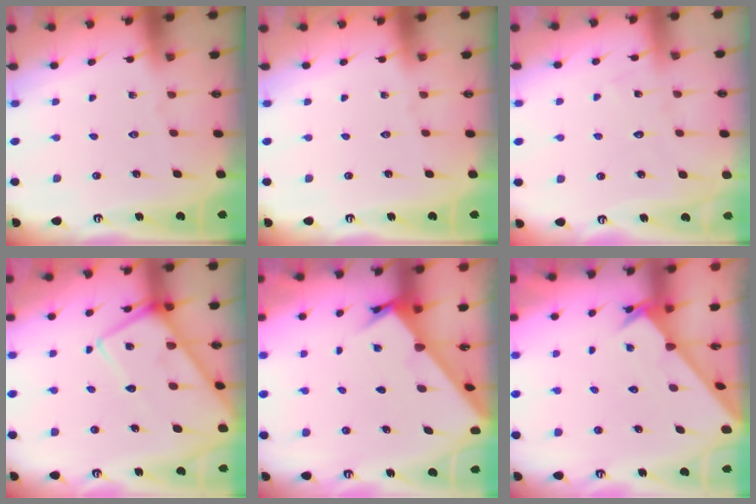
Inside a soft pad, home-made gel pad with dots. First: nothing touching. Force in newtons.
{"total": 0.0}
{"total": 6.1, "press": 6.1, "slide": 0.4}
{"total": 12.3, "press": 12.2, "slide": 1.3}
{"total": 2.5, "press": 2.5, "slide": 0.2}
{"total": 2.5, "press": 2.5, "slide": 0.2}